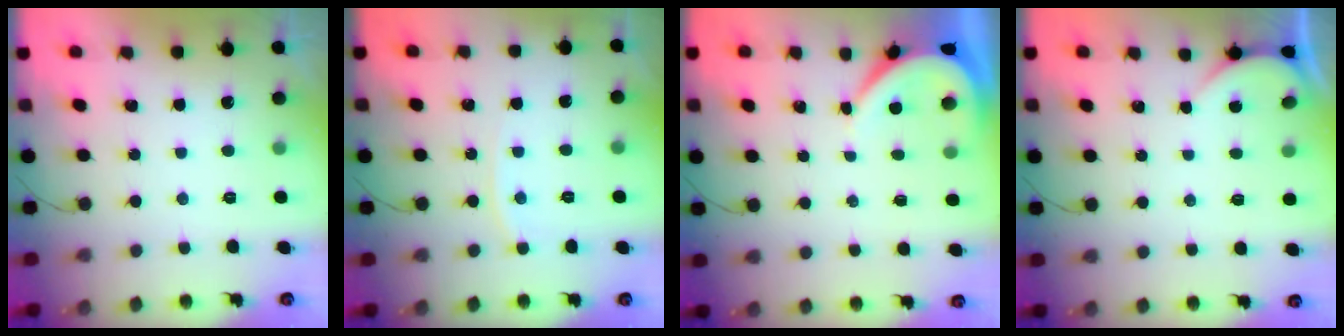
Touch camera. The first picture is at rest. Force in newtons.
{"total": 3.4, "press": 3.4, "slide": 0.2}
{"total": 3.9, "press": 3.9, "slide": 0.4}
{"total": 0.6, "press": 0.6, "slide": 0.1}